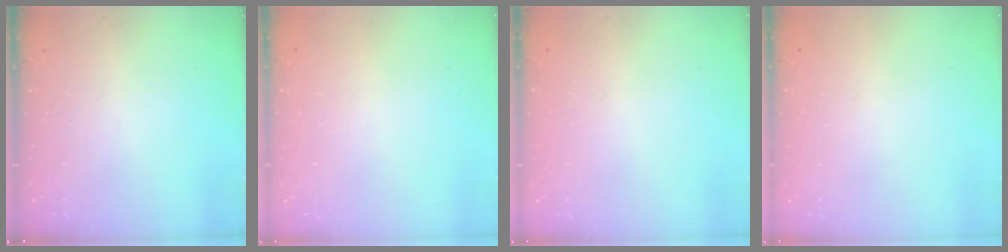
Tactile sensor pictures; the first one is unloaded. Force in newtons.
{"total": 0.0}
{"total": 0.6, "press": 0.6, "slide": 0.1}
{"total": 0.0}